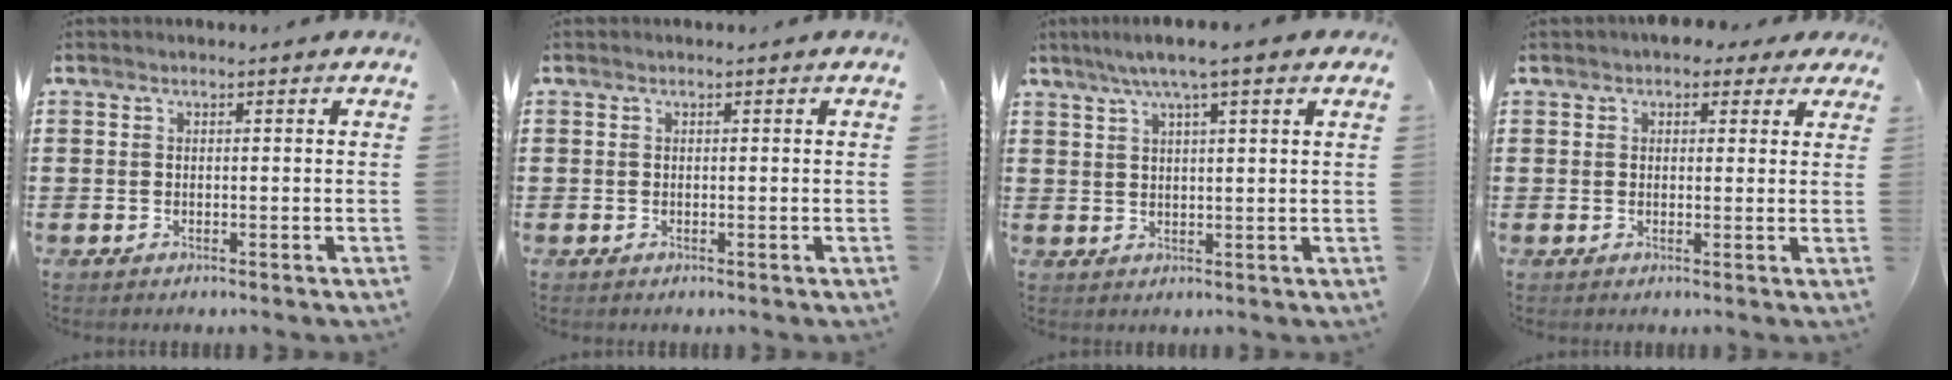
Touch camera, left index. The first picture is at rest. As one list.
[{"total": 0.0}, {"total": 5.2, "force": [3.4, 0.3, 3.8], "torque": [-0.082, 0.005, 0.060]}, {"total": 2.7, "force": [1.8, 1.7, 1.1], "torque": [-0.023, 0.009, 0.030]}]